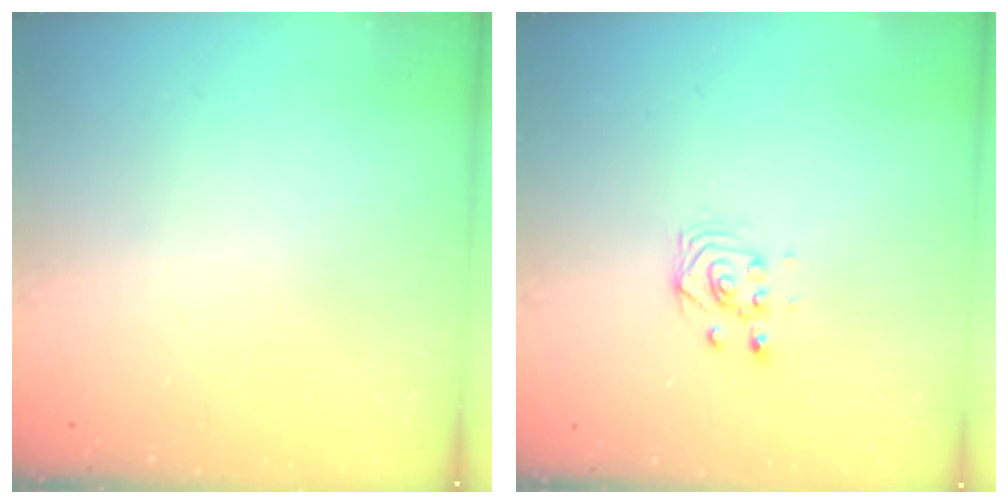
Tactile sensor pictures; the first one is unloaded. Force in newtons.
{"total": 2.9, "press": 2.9, "slide": 0.1}